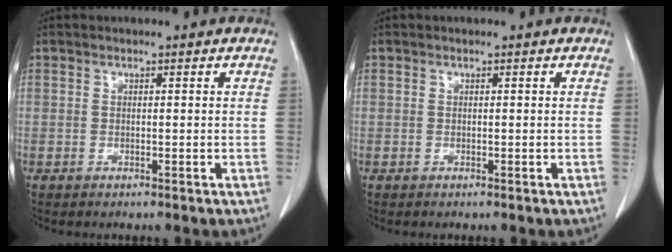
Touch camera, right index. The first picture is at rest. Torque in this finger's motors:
{"motor_torque": [0.00, 0.00, 0.00, 0.00]}